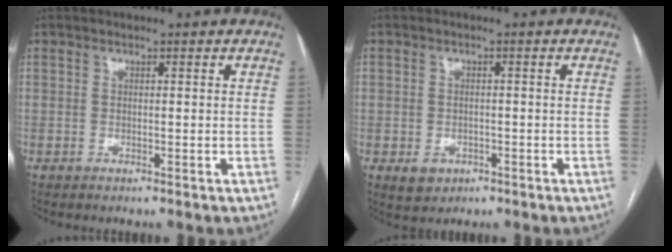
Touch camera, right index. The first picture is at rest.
{"total": 3.4, "force": [-1.3, 3.0, 1.0], "torque": [-0.009, 0.005, -0.008]}